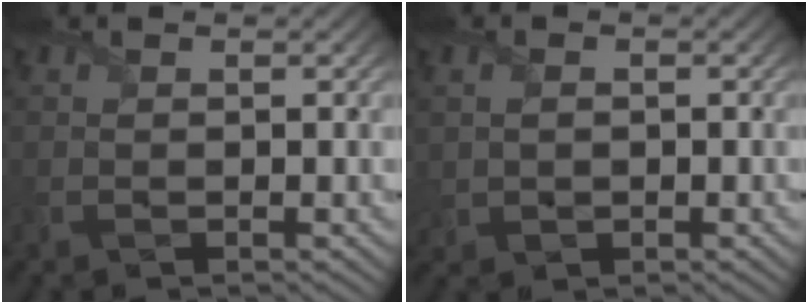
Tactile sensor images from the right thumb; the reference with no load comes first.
{"total": 1.9, "force": [0.2, 1.6, 1.0], "torque": [-0.035, -0.001, 0.011]}